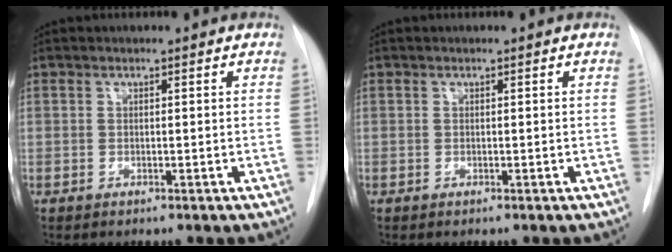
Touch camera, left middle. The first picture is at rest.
{"total": 0.0}